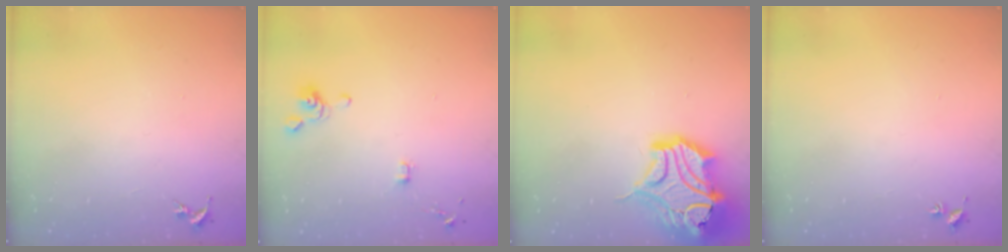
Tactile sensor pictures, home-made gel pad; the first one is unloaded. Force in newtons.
{"total": 4.1, "press": 4.0, "slide": 0.7}
{"total": 19.2, "press": 18.9, "slide": 3.2}
{"total": 1.8, "press": 1.8, "slide": 0.2}